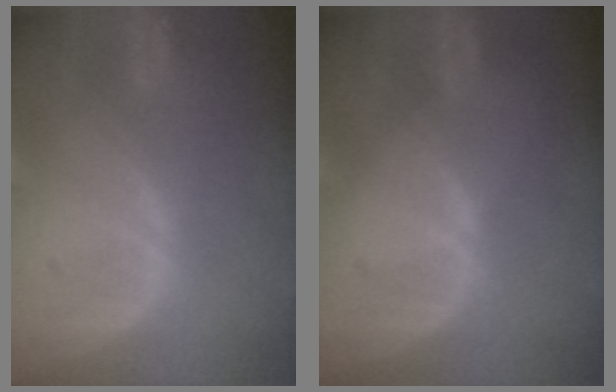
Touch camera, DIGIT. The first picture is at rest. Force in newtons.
{"total": 0.7, "press": 0.5, "slide": 0.5}